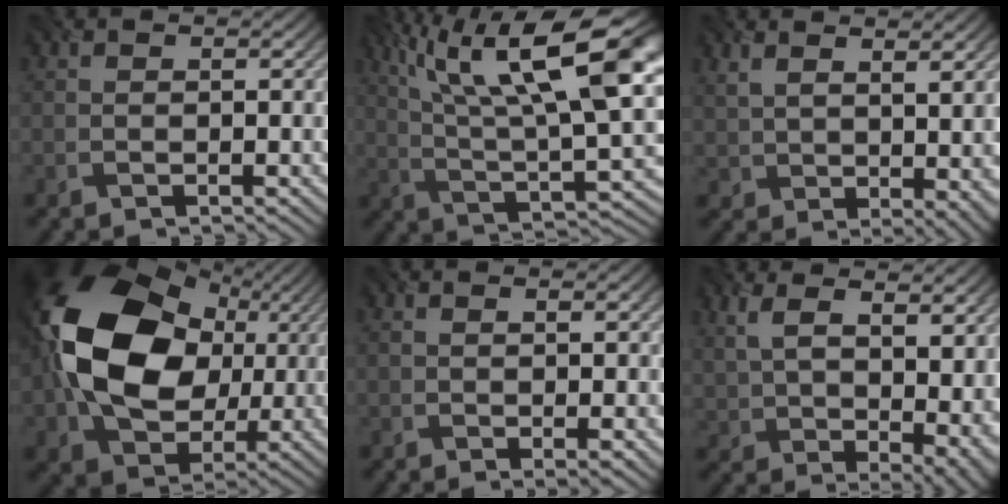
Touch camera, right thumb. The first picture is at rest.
{"total": 18.6, "force": [8.0, 5.5, 15.9], "torque": [-0.275, 0.019, 0.142]}
{"total": 7.0, "force": [2.8, 2.9, 5.8], "torque": [-0.104, -0.004, 0.071]}
{"total": 19.1, "force": [2.4, 14.2, 12.6], "torque": [-0.270, -0.003, 0.051]}
{"total": 2.1, "force": [0.3, 0.2, 2.0], "torque": [-0.033, 0.002, 0.007]}
{"total": 12.3, "force": [4.5, 5.9, 9.7], "torque": [-0.175, -0.004, 0.096]}